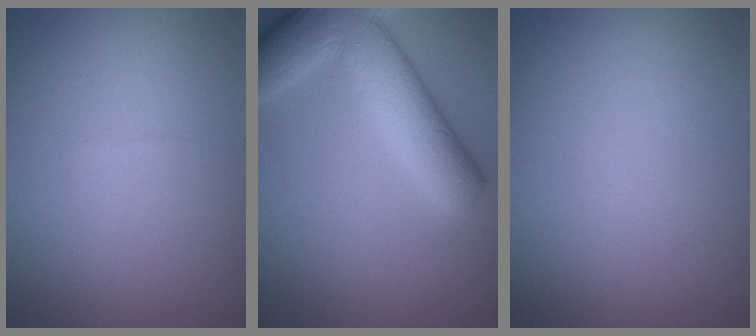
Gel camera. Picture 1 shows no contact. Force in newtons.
{"total": 9.9, "press": 9.9, "slide": 0.4}
{"total": 0.0}